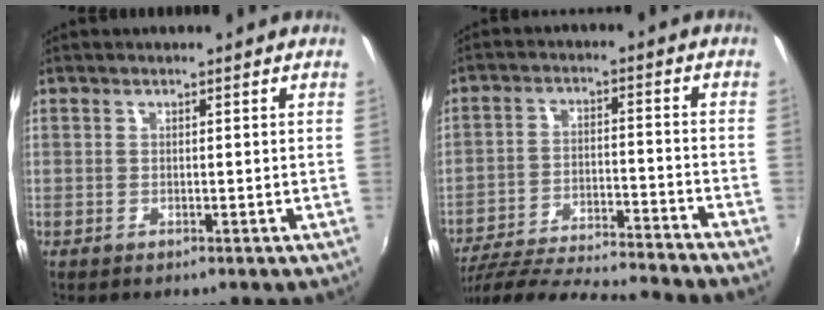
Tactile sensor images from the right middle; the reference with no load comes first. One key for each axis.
{"total": 20.5, "fx": -18.5, "fy": -0.2, "fz": 8.9, "tx": -0.166, "ty": -0.039, "tz": -0.290}